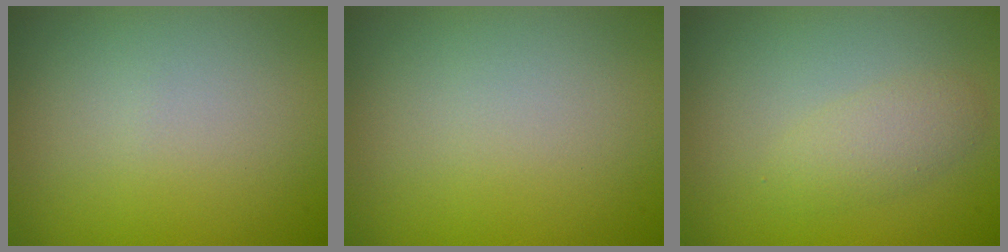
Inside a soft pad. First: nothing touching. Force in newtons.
{"total": 0.0}
{"total": 2.0, "press": 2.0, "slide": 0.1}